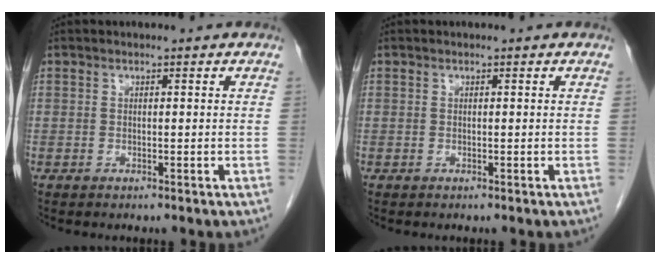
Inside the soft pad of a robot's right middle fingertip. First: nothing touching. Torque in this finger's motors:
{"motor_torque": [-0.01, 0.00, 0.00, -0.01]}